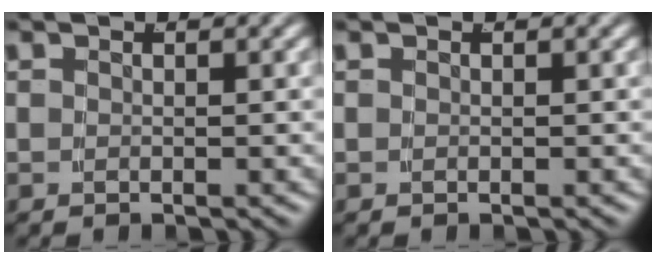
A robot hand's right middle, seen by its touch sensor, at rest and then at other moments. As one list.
[{"total": 0.0}]